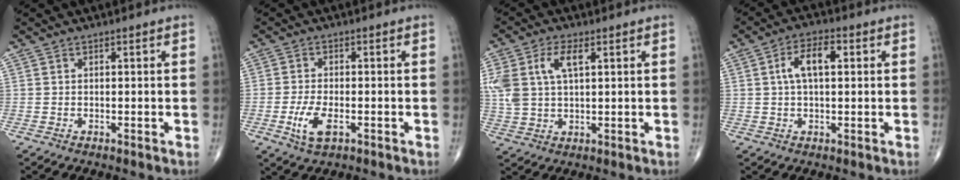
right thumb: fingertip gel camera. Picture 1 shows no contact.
{"total": 5.5, "force": [-2.0, 2.5, 4.5], "torque": [-0.095, 0.003, -0.032]}
{"total": 9.2, "force": [3.0, 4.6, 7.3], "torque": [-0.171, 0.010, 0.062]}
{"total": 6.7, "force": [1.4, 3.1, 5.7], "torque": [-0.108, 0.016, 0.023]}